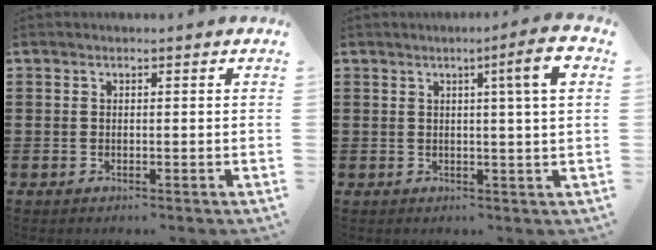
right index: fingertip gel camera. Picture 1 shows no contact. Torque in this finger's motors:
{"motor_torque": [0.20, 0.16, 0.28, 0.03]}